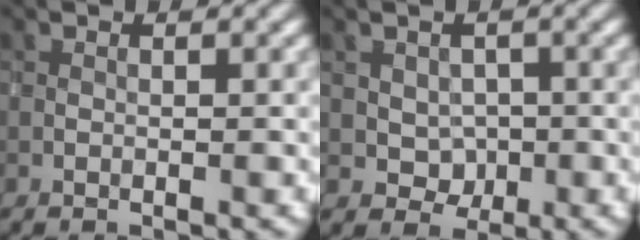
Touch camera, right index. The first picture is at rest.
{"total": 2.1, "force": [0.1, 1.9, 0.9], "torque": [-0.010, -0.002, 0.002]}